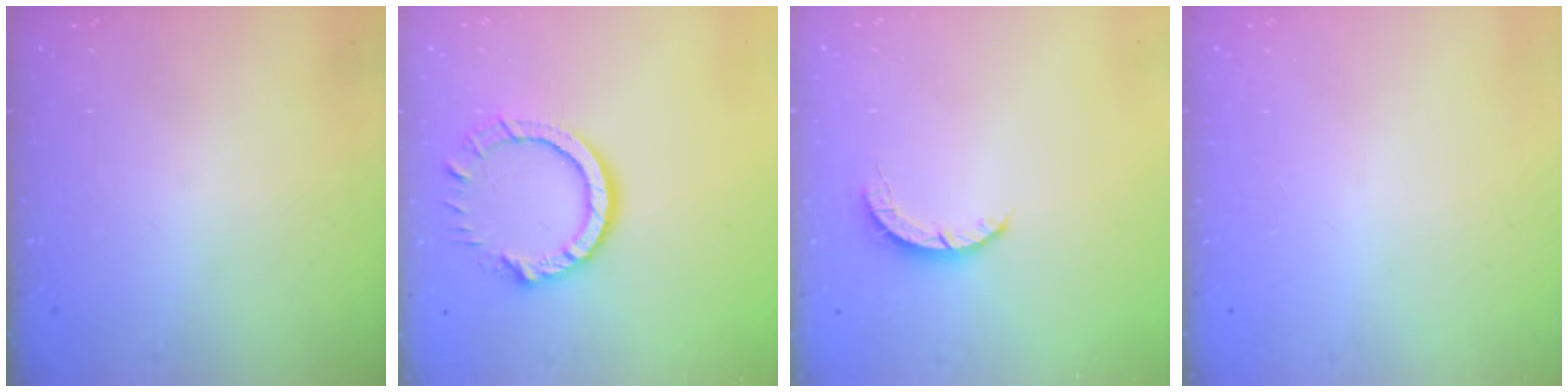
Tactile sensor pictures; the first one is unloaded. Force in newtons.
{"total": 10.8, "press": 10.8, "slide": 1.2}
{"total": 2.7, "press": 2.7, "slide": 0.4}
{"total": 0.0}